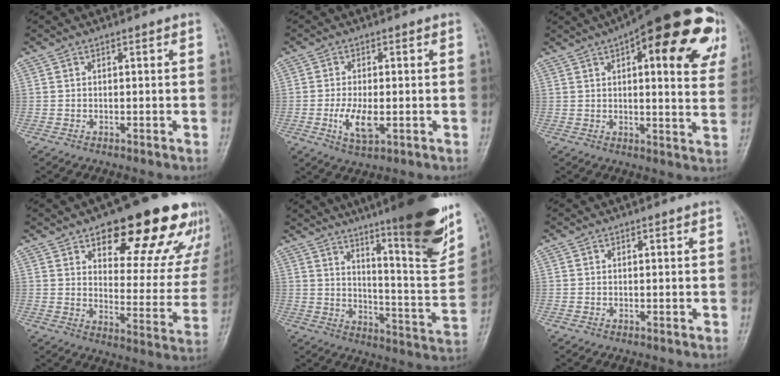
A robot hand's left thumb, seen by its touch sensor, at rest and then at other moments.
{"total": 6.1, "force": [-1.3, 2.9, 5.2], "torque": [-0.098, -0.007, -0.023]}
{"total": 25.2, "force": [11.1, 8.6, 20.9], "torque": [-0.248, 0.001, 0.141]}
{"total": 24.5, "force": [15.4, 10.1, 16.1], "torque": [-0.158, -0.060, 0.209]}
{"total": 24.6, "force": [15.5, 3.9, 18.7], "torque": [-0.243, -0.076, 0.230]}
{"total": 0.0}